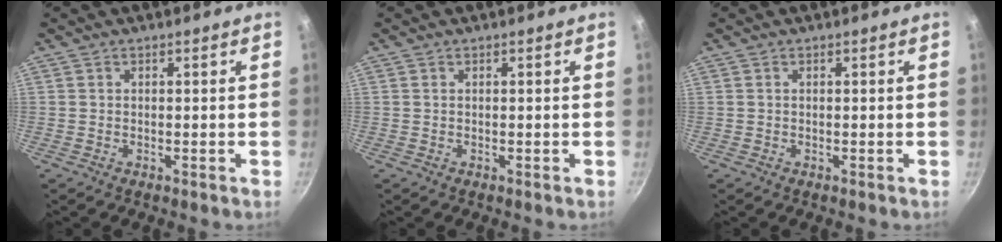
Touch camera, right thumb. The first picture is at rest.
{"total": 0.0}
{"total": 0.0}